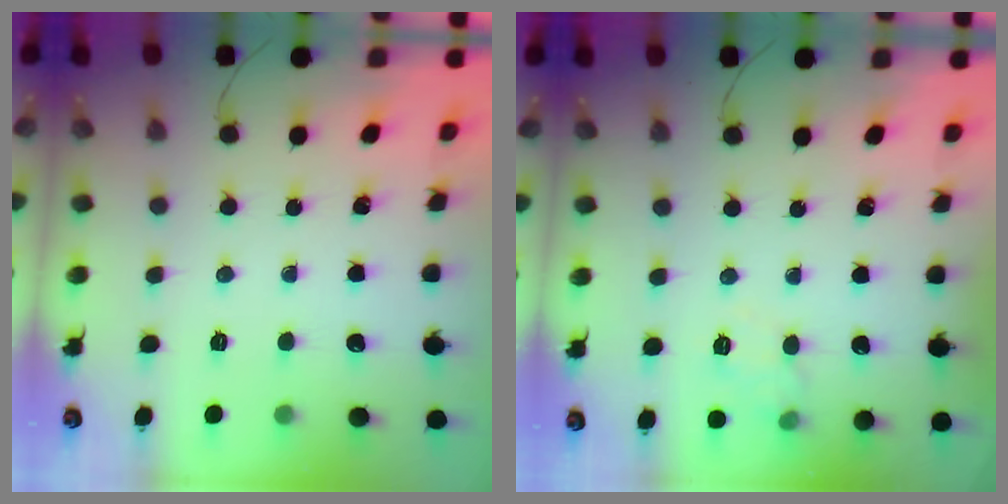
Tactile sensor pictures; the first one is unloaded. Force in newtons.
{"total": 8.6, "press": 8.4, "slide": 1.7}